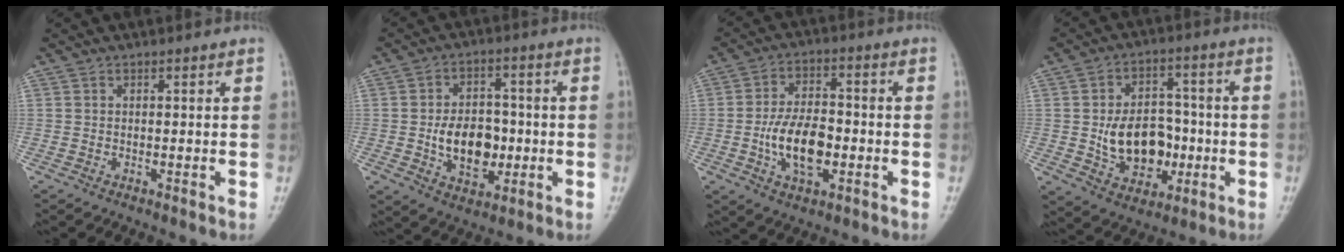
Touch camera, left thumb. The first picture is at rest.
{"total": 11.1, "force": [-1.3, 7.6, 8.0], "torque": [-0.094, 0.007, -0.020]}
{"total": 11.2, "force": [-2.3, 6.1, 9.2], "torque": [-0.152, 0.014, -0.043]}
{"total": 13.5, "force": [-1.7, 9.8, 9.2], "torque": [-0.106, 0.016, -0.019]}